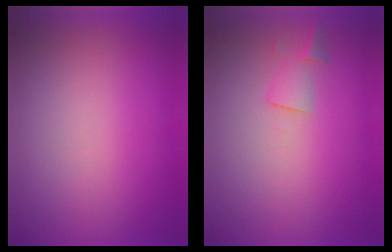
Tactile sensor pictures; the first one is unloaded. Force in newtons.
{"total": 2.2}